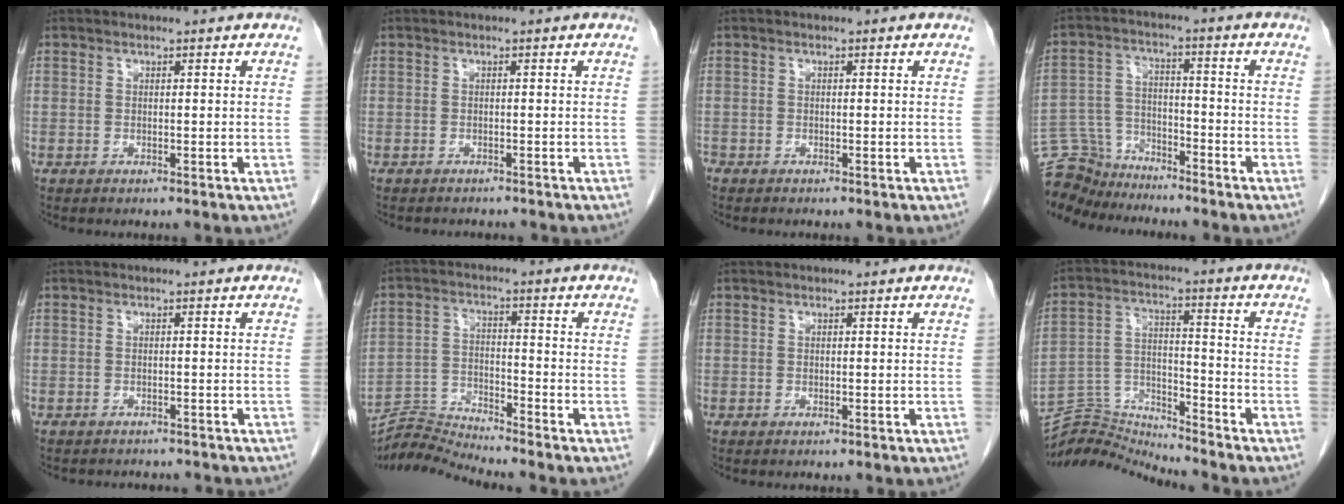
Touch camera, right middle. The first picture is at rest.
{"total": 3.7, "force": [-3.4, 1.0, 1.1], "torque": [-0.019, -0.005, -0.039]}
{"total": 0.6, "force": [-0.5, 0.3, 0.1], "torque": [-0.006, 0.000, -0.012]}
{"total": 9.7, "force": [-9.3, 2.6, 0.1], "torque": [-0.009, 0.019, -0.174]}
{"total": 5.9, "force": [-5.5, 1.7, 1.4], "torque": [-0.017, -0.003, -0.063]}
{"total": 7.0, "force": [-6.5, -2.3, -1.2], "torque": [0.011, 0.002, -0.122]}
{"total": 0.0}
{"total": 9.5, "force": [-9.2, -1.5, -1.6], "torque": [0.024, 0.037, -0.169]}